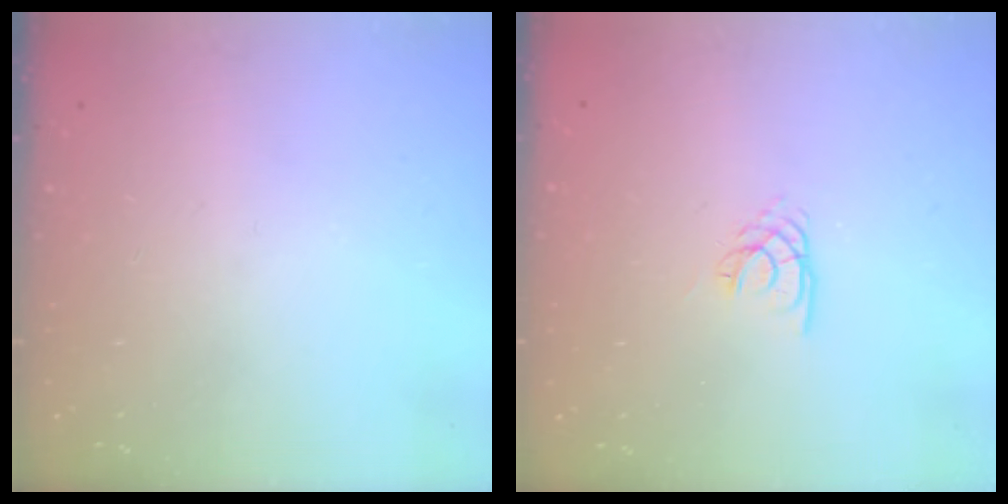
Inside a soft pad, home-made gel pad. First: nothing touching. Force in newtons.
{"total": 2.2, "press": 2.2, "slide": 0.3}